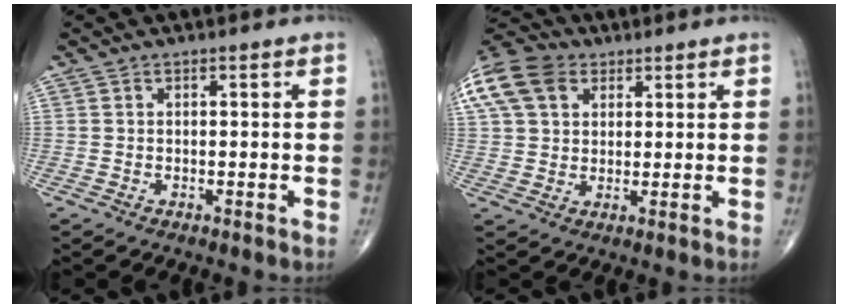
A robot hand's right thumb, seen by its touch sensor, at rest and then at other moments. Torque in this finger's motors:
{"motor_torque": [-0.44, 0.70, 0.15, -0.13, 0.10]}